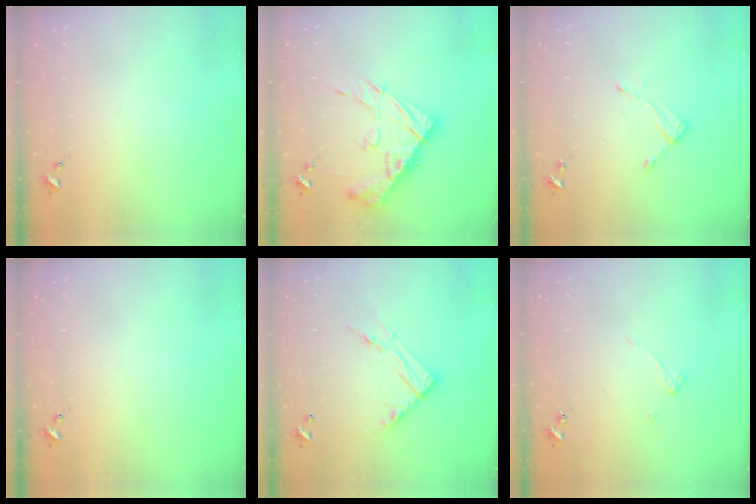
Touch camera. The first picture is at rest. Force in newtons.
{"total": 16.3, "press": 16.2, "slide": 1.3}
{"total": 3.9, "press": 3.9, "slide": 0.2}
{"total": 0.0}
{"total": 12.6, "press": 12.6, "slide": 1.2}
{"total": 4.7, "press": 4.7, "slide": 0.2}